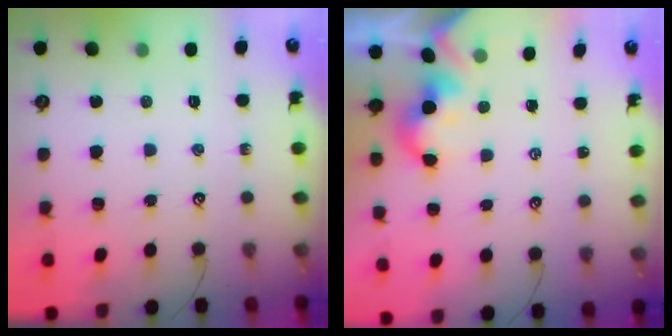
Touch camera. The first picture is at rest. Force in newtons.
{"total": 1.9, "press": 1.9, "slide": 0.2}